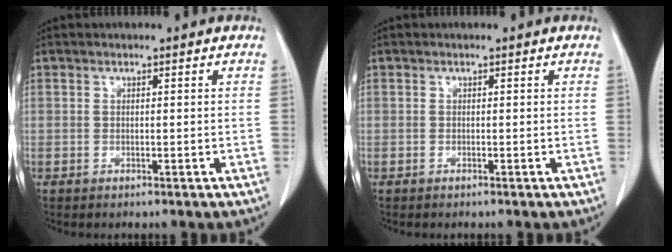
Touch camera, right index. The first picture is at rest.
{"total": 0.0}